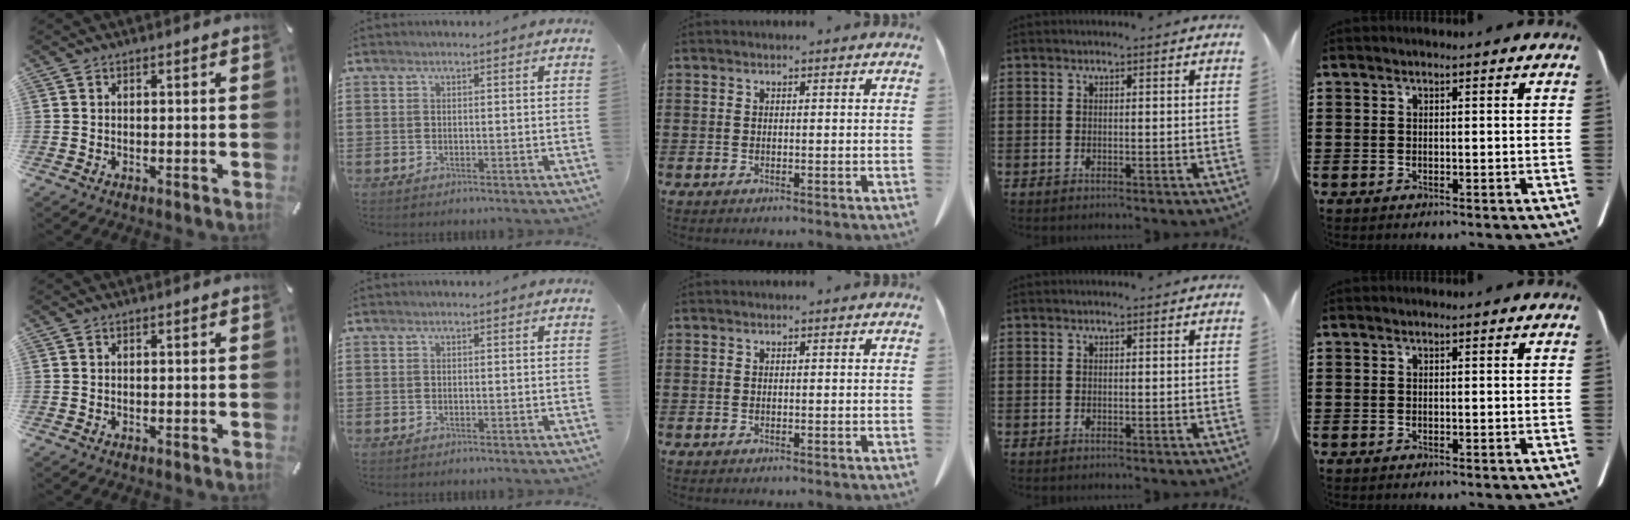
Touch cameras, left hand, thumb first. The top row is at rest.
{}